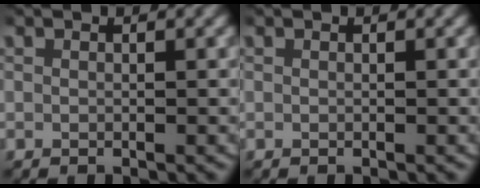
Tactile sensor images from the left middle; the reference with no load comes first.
{"total": 0.0}